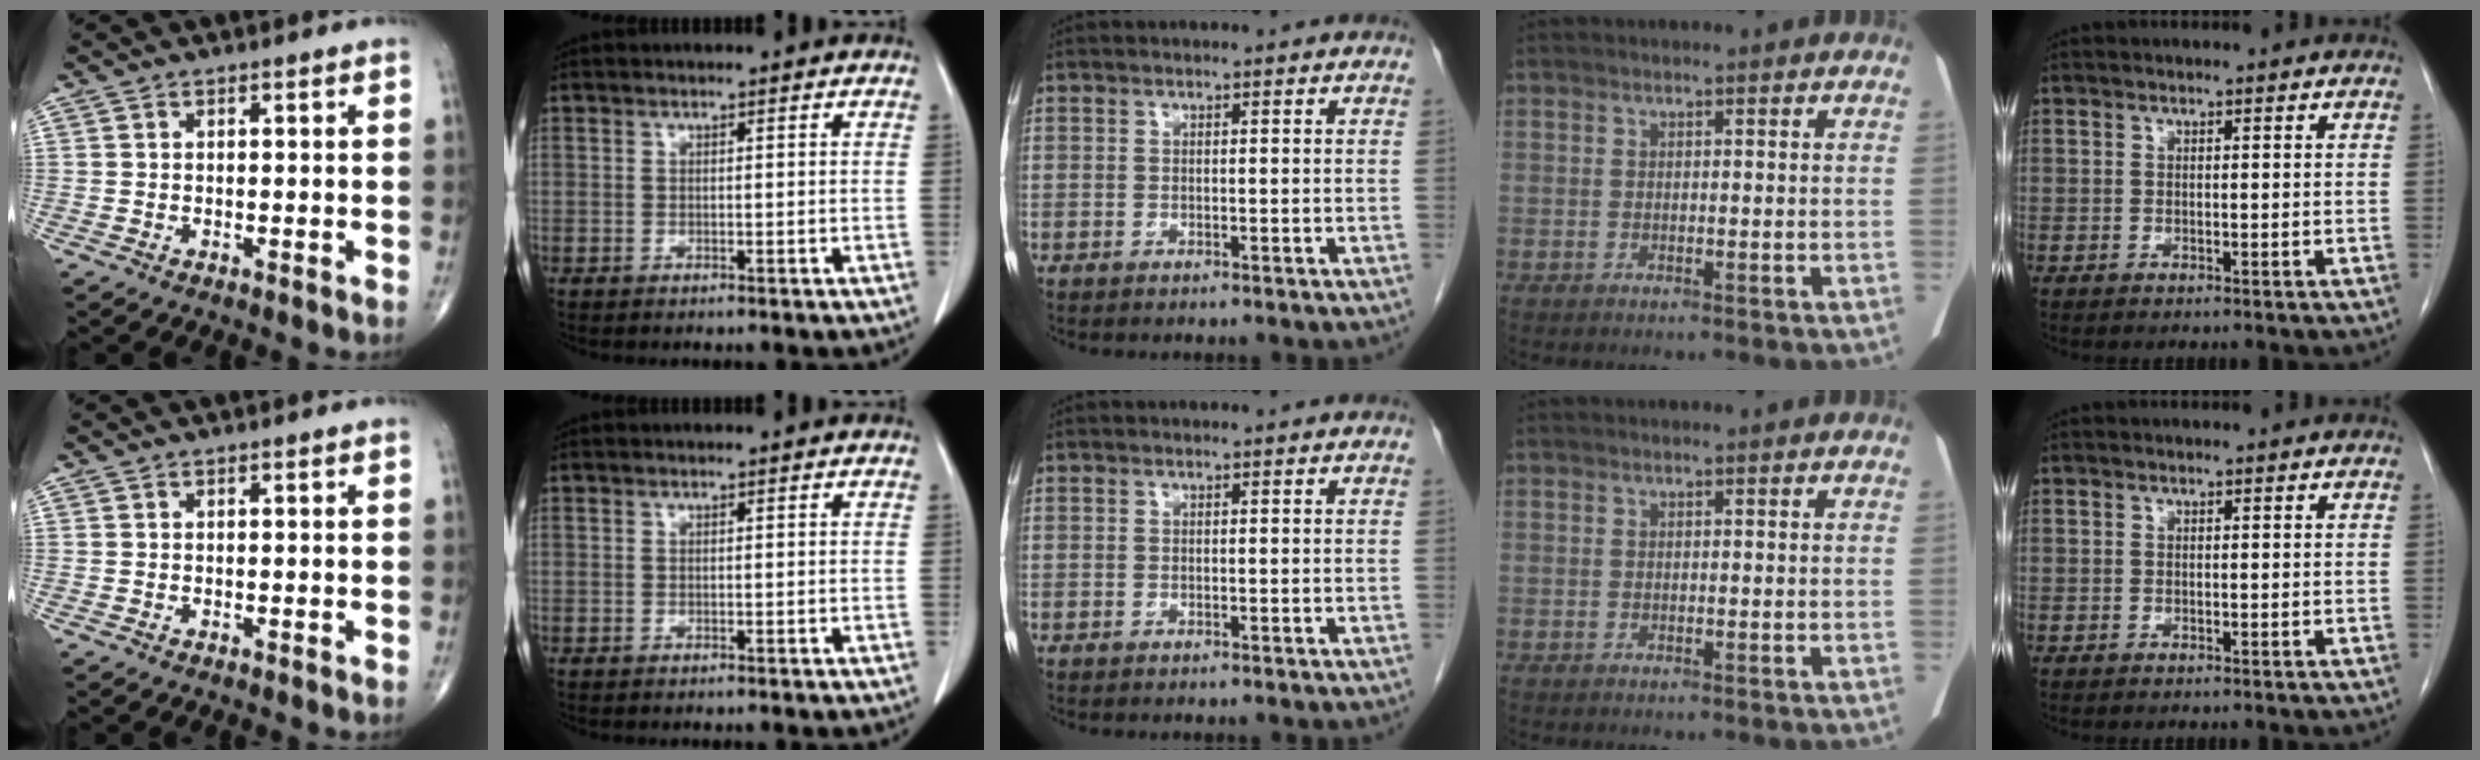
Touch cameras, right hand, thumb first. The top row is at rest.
{}